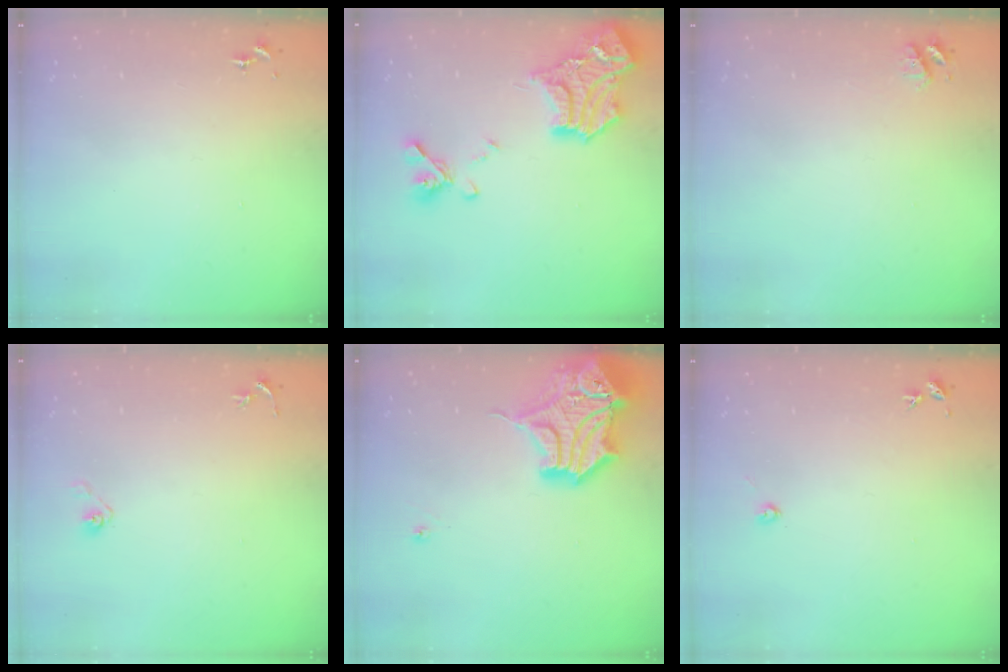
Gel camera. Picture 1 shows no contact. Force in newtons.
{"total": 22.9, "press": 22.8, "slide": 2.3}
{"total": 4.7, "press": 4.7, "slide": 0.7}
{"total": 3.6, "press": 2.9, "slide": 2.0}
{"total": 19.9, "press": 19.7, "slide": 3.3}
{"total": 2.2, "press": 2.2, "slide": 0.3}